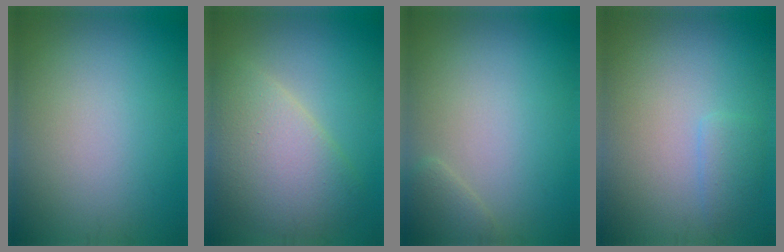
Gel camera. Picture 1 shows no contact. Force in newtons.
{"total": 6.3, "press": 6.3, "slide": 0.4}
{"total": 1.3, "press": 1.3, "slide": 0.2}
{"total": 1.5, "press": 1.5, "slide": 0.1}